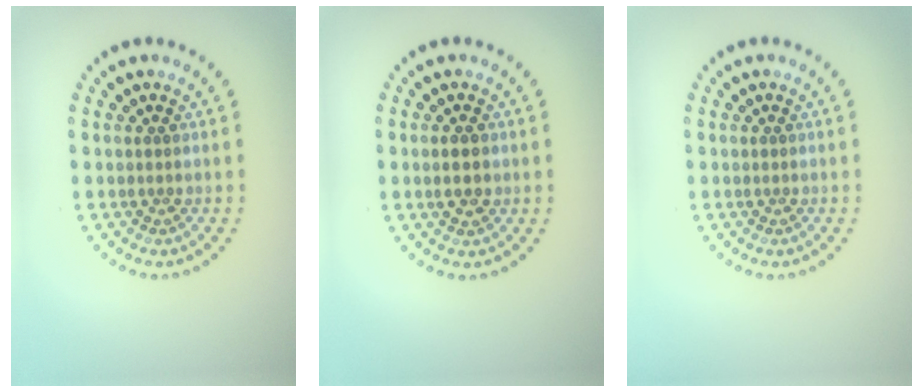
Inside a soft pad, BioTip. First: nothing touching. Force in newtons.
{"total": 1.8, "press": 1.8, "slide": 0.3}
{"total": 0.0}